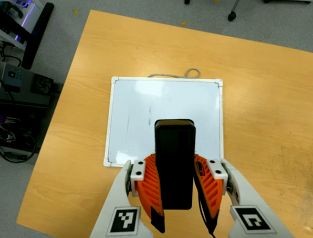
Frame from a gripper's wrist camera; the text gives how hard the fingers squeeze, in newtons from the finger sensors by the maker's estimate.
{"total": 8.5, "left": 7.1, "right": 10.0}